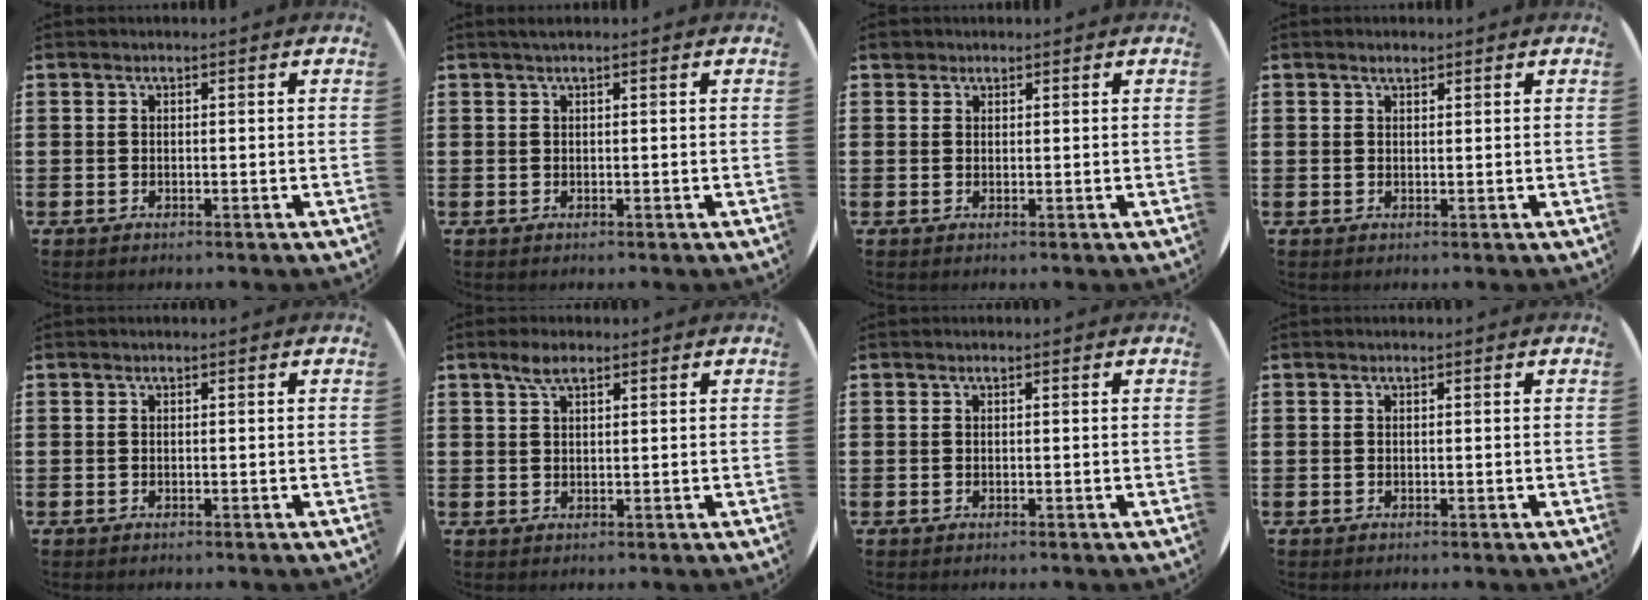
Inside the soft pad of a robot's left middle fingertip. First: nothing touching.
{"total": 0.5, "force": [0.4, -0.1, 0.4], "torque": [-0.005, 0.002, 0.006]}
{"total": 1.1, "force": [0.9, 0.6, 0.1], "torque": [0.005, 0.001, 0.016]}
{"total": 1.0, "force": [0.9, 0.3, 0.3], "torque": [-0.007, 0.004, 0.016]}
{"total": 0.0}
{"total": 2.9, "force": [2.1, 1.1, 1.7], "torque": [-0.028, 0.004, 0.036]}
{"total": 0.0}
{"total": 0.0}